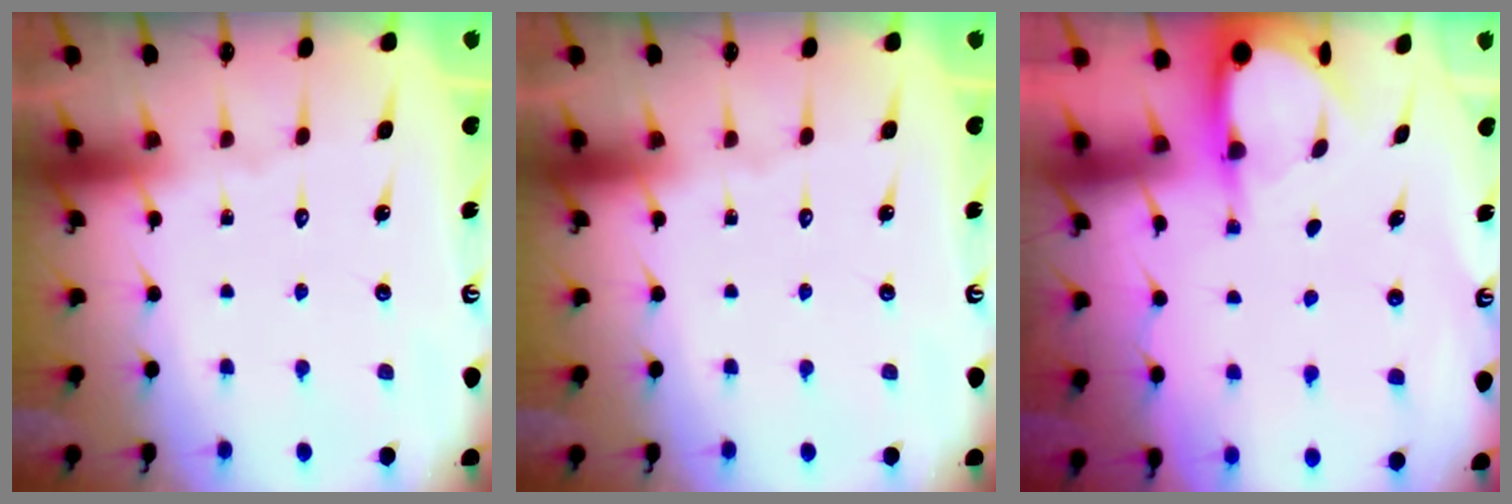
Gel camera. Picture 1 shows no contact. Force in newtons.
{"total": 0.0}
{"total": 4.0, "press": 4.0, "slide": 0.3}